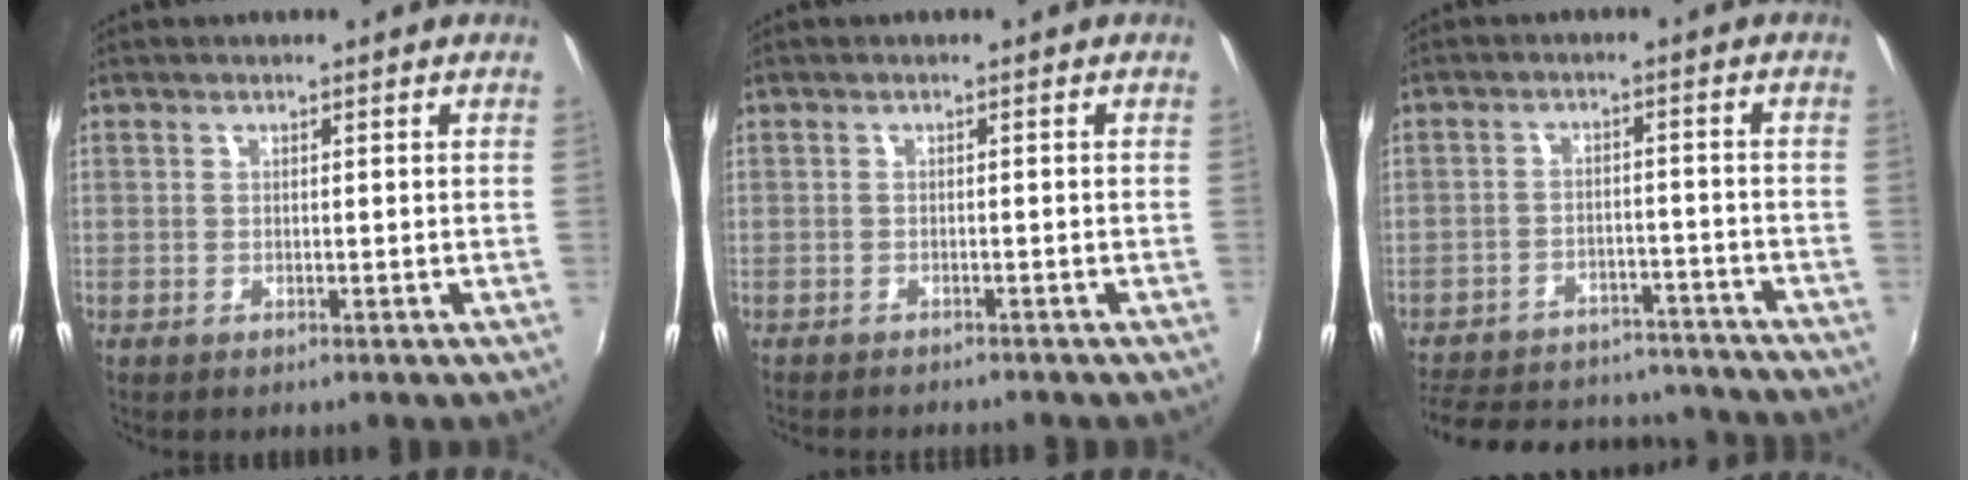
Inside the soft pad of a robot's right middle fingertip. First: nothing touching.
{"total": 3.3, "force": [-3.0, 0.5, 1.0], "torque": [-0.028, -0.013, -0.048]}
{"total": 22.2, "force": [-18.5, 9.5, 7.9], "torque": [-0.182, 0.037, -0.230]}